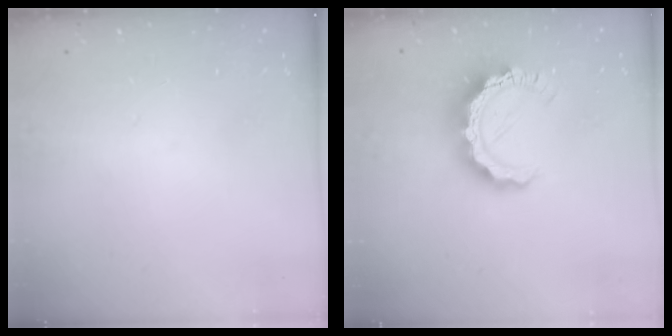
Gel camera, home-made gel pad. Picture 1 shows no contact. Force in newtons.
{"total": 12.5, "press": 12.5, "slide": 1.2}